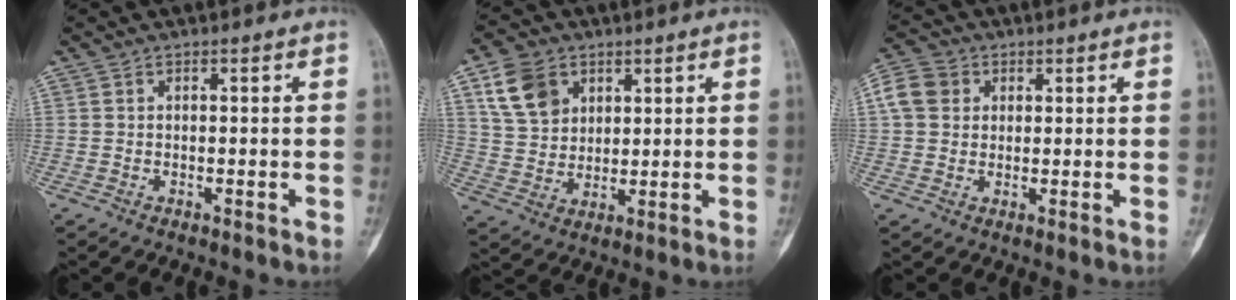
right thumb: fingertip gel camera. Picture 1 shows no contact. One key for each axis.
{"total": 10.1, "fx": 4.6, "fy": 7.6, "fz": 4.8, "tx": -0.070, "ty": -0.011, "tz": 0.094}
{"total": 6.8, "fx": 1.7, "fy": 5.8, "fz": 3.3, "tx": -0.055, "ty": 0.011, "tz": 0.027}